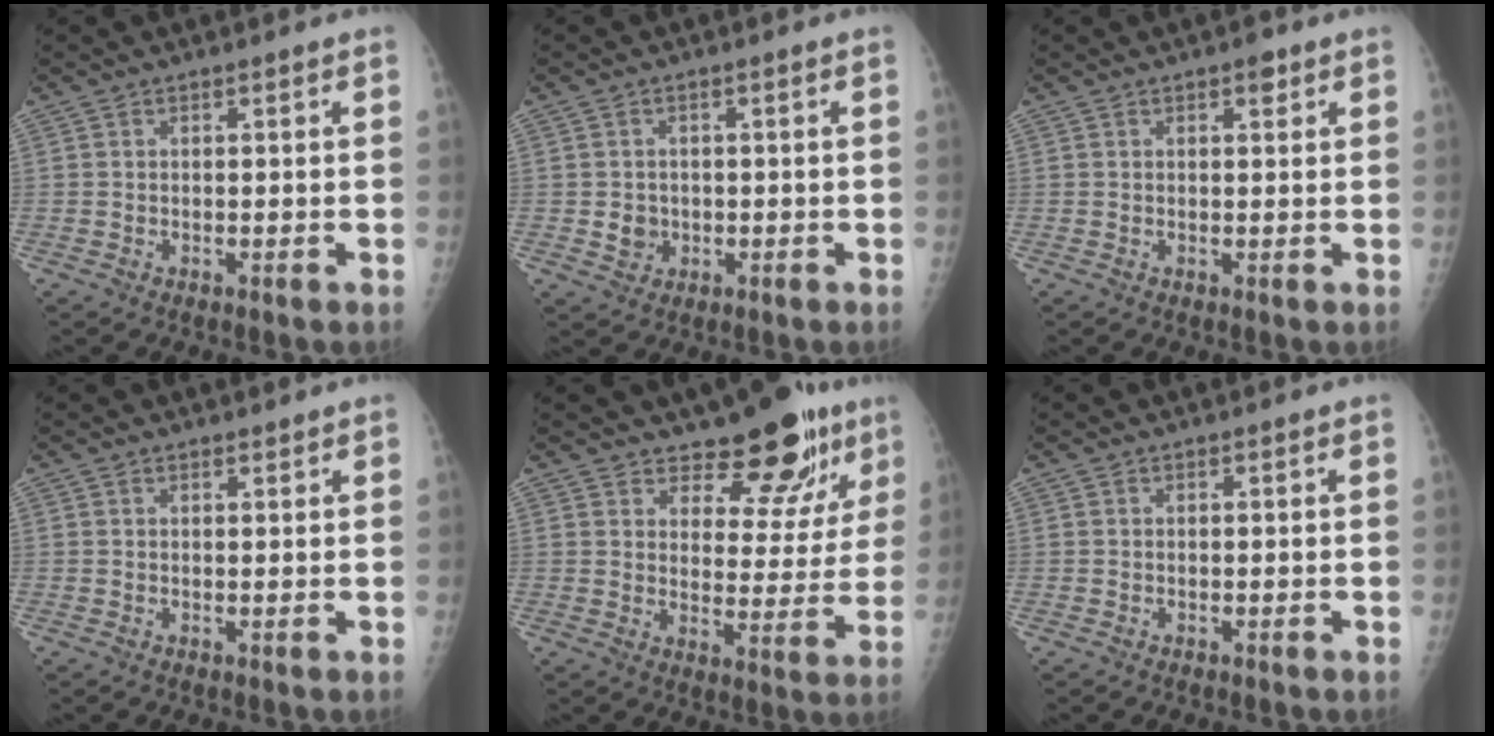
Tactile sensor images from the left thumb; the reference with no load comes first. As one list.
[{"total": 2.9, "force": [-0.3, 2.7, 1.1], "torque": [-0.003, 0.002, 0.002]}, {"total": 1.8, "force": [1.1, 0.9, 1.2], "torque": [-0.008, -0.002, 0.012]}, {"total": 0.8, "force": [0.7, 0.2, 0.0], "torque": [0.001, -0.007, 0.011]}, {"total": 12.1, "force": [9.1, 5.5, 5.8], "torque": [-0.030, -0.068, 0.126]}, {"total": 0.0}]